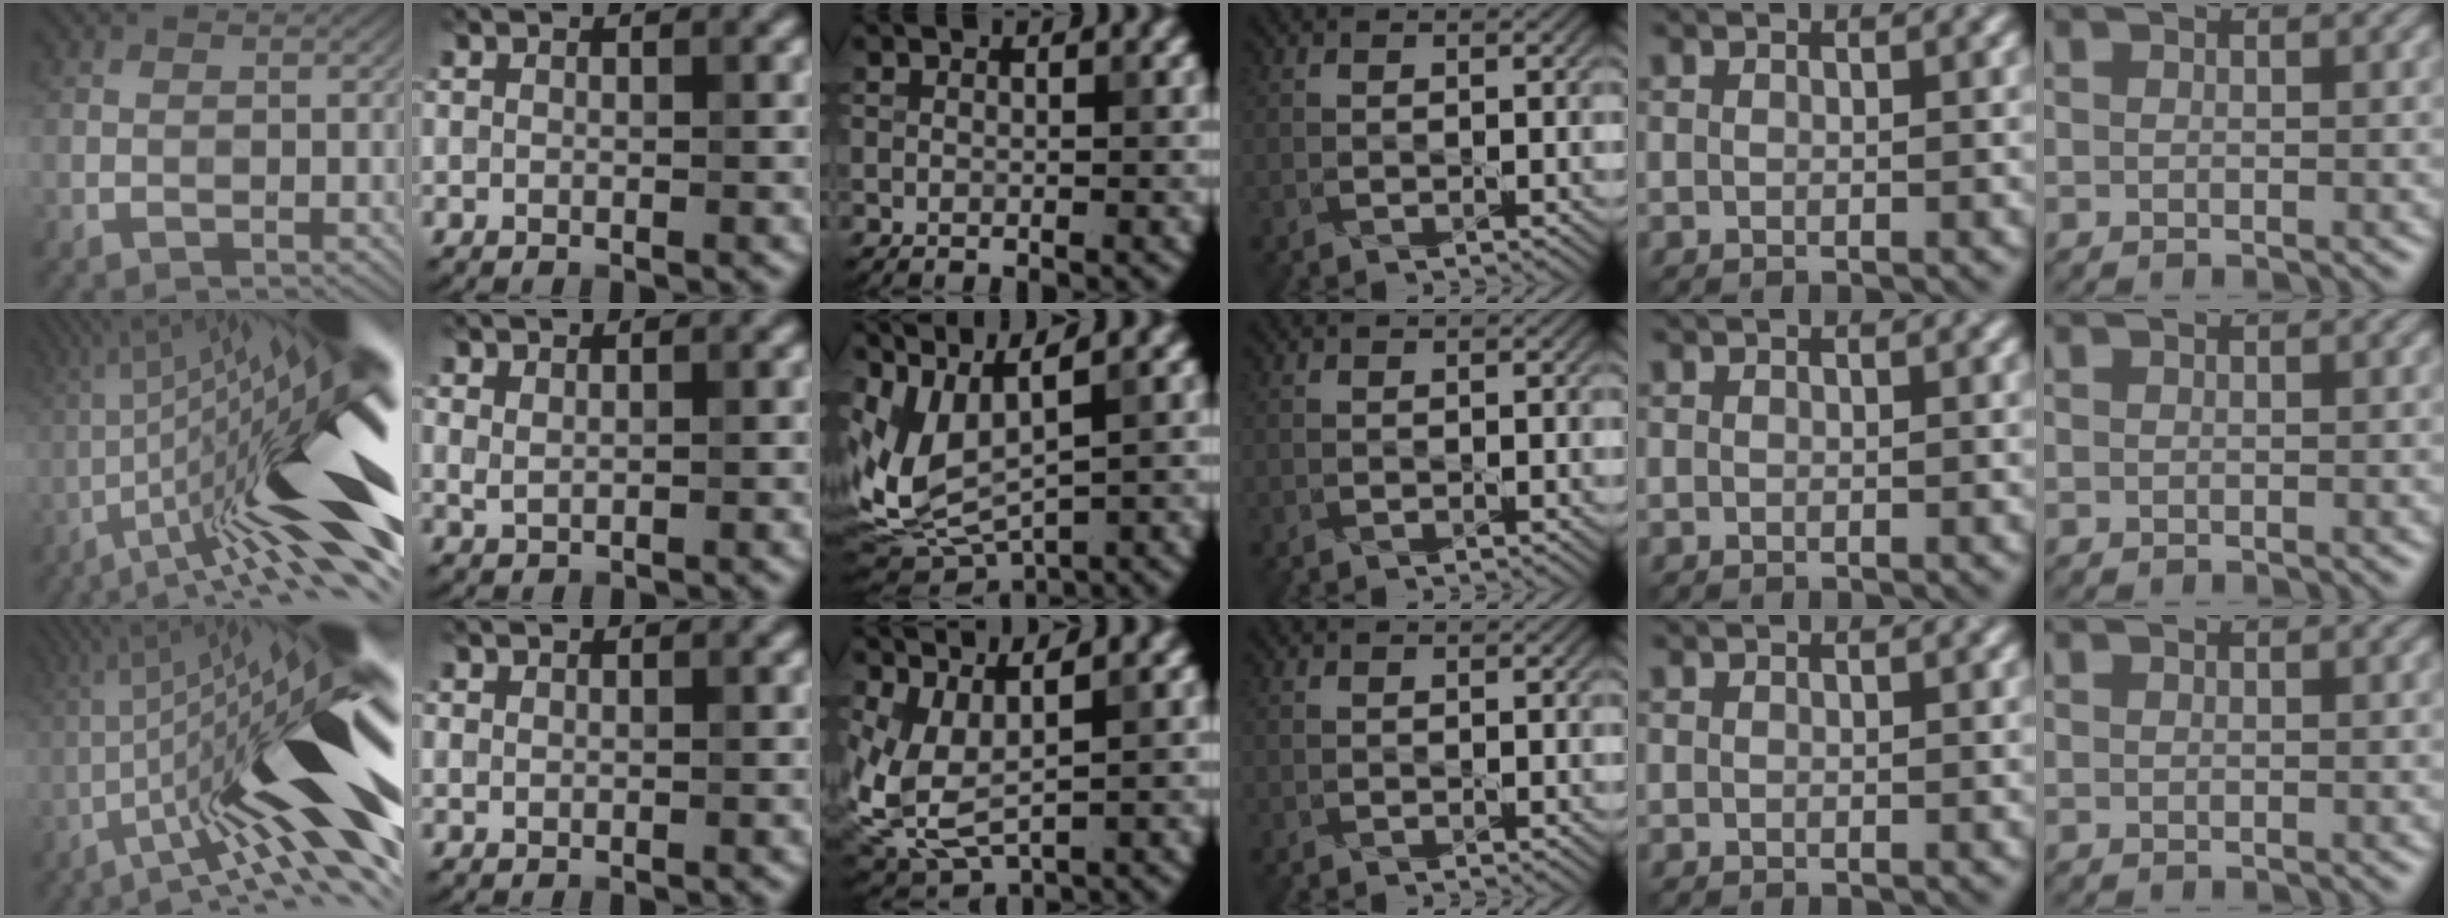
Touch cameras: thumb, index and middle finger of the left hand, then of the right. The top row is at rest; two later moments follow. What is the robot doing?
{"motion": "shake", "object": "medicine bottle"}